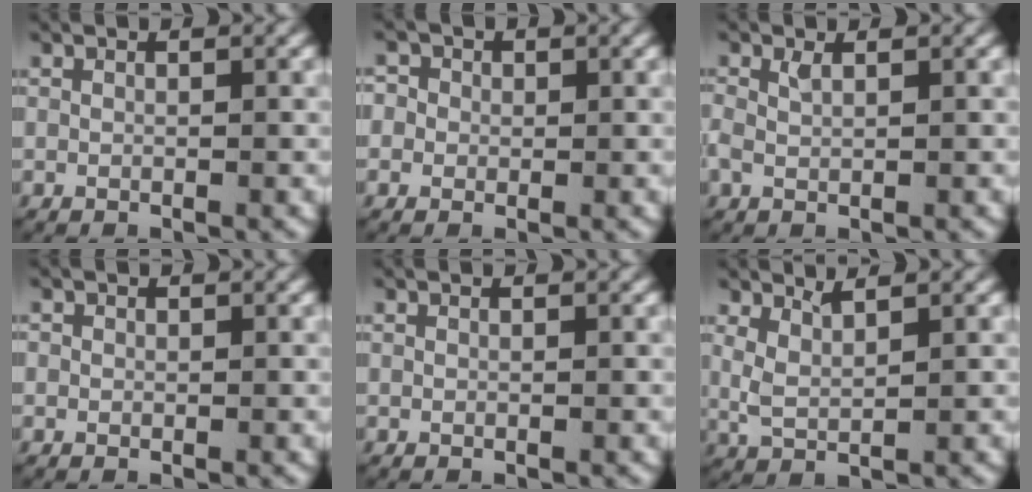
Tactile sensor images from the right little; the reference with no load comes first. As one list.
[{"total": 2.7, "force": [0.3, 2.6, 0.6], "torque": [-0.018, 0.003, -0.004]}, {"total": 1.5, "force": [0.4, 1.0, 1.0], "torque": [-0.040, -0.007, 0.013]}, {"total": 0.6, "force": [0.0, 0.6, 0.1], "torque": [-0.004, -0.003, 0.001]}, {"total": 0.0}, {"total": 3.0, "force": [1.2, 2.0, 1.9], "torque": [-0.061, -0.012, 0.028]}]